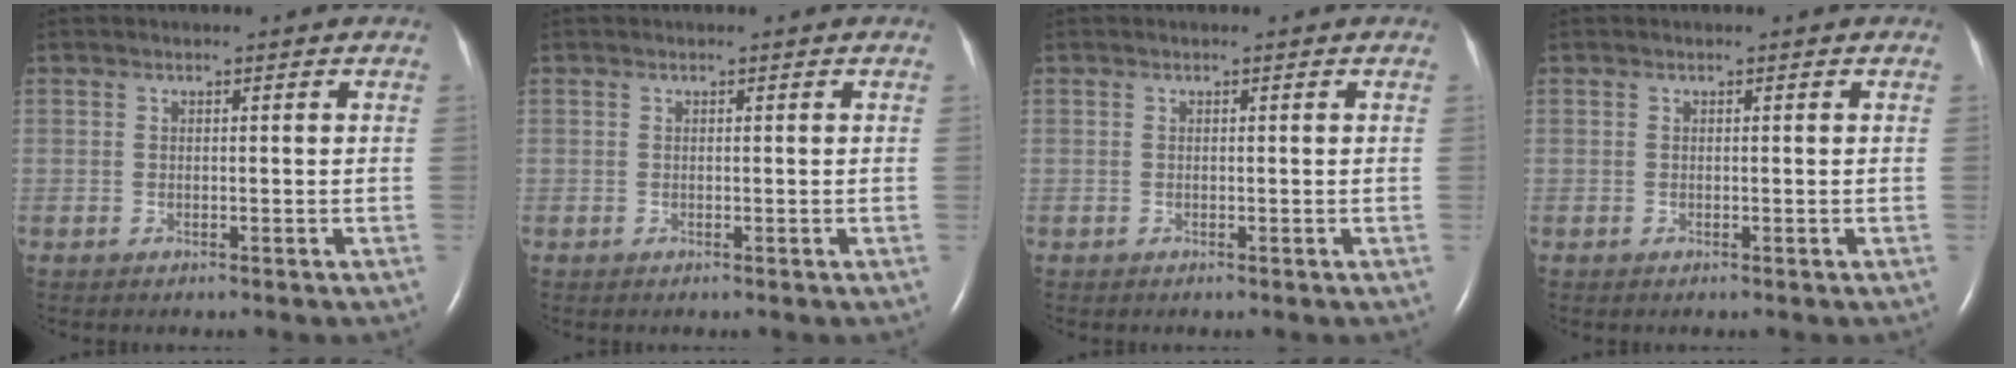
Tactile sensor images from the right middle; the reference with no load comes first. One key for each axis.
{"total": 0.0}
{"total": 0.0}
{"total": 0.0}